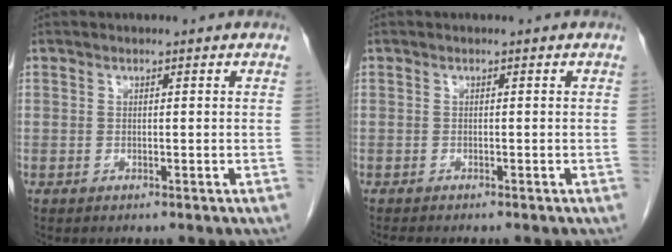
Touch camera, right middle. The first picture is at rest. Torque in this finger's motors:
{"motor_torque": [0.04, 0.00, -0.01, 0.00]}